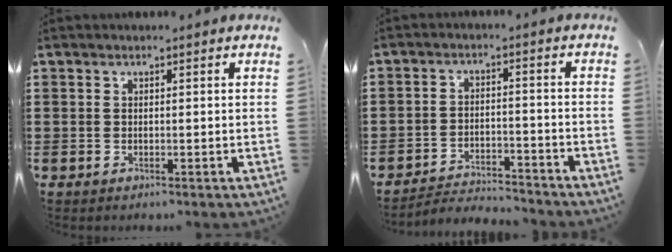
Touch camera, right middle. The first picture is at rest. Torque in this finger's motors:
{"motor_torque": [-1.46, -0.55, -0.80, -0.18]}